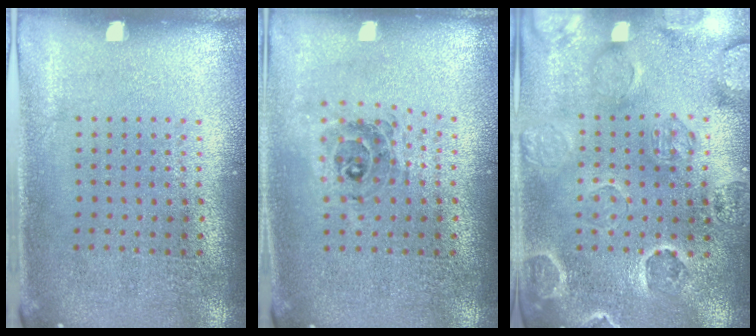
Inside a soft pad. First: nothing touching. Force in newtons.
{"total": 0.6, "press": 0.6, "slide": 0.2}
{"total": 2.6, "press": 2.5, "slide": 0.6}